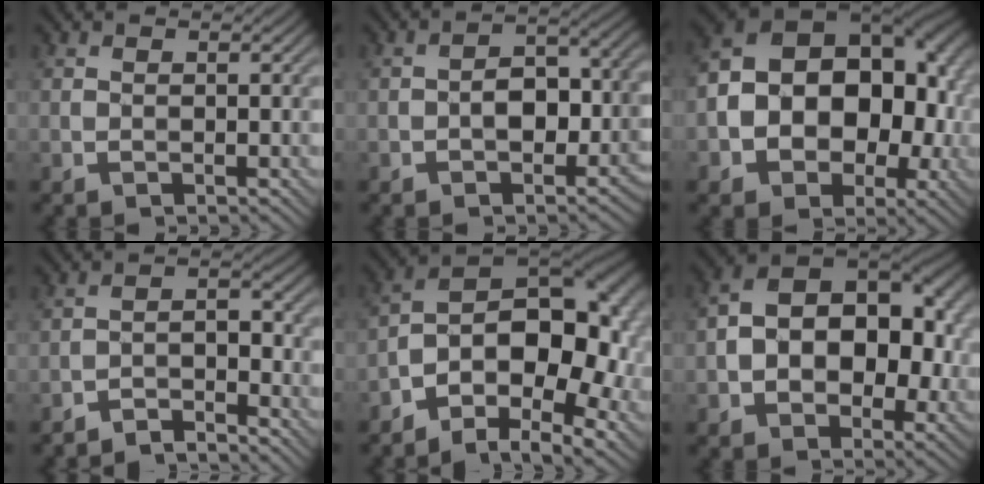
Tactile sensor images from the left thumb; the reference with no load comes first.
{"total": 4.8, "force": [-1.6, 2.9, 3.5], "torque": [-0.045, 0.006, -0.030]}
{"total": 16.0, "force": [-0.9, 11.5, 11.0], "torque": [-0.175, -0.016, -0.004]}
{"total": 4.2, "force": [-3.8, 0.8, 1.5], "torque": [-0.025, 0.009, -0.073]}
{"total": 15.6, "force": [-5.0, 8.1, 12.4], "torque": [-0.193, -0.003, -0.087]}
{"total": 13.3, "force": [0.3, 8.8, 10.0], "torque": [-0.147, 0.009, 0.002]}